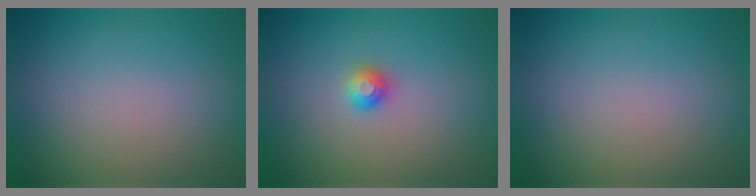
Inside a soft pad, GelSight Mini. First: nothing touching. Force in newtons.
{"total": 1.2, "press": 1.2, "slide": 0.2}
{"total": 0.0}